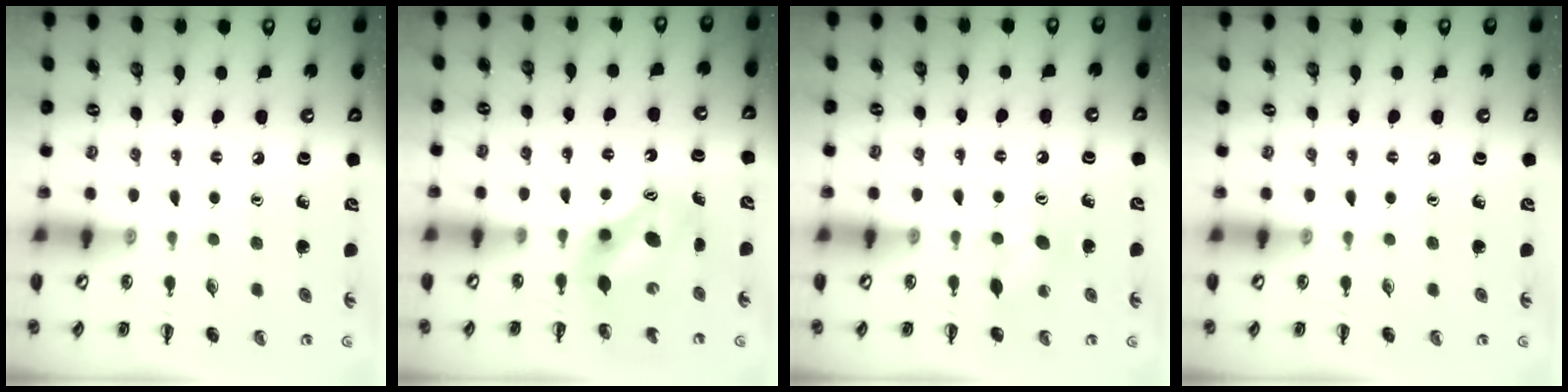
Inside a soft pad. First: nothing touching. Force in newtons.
{"total": 7.3, "press": 7.1, "slide": 1.6}
{"total": 6.7, "press": 6.5, "slide": 1.5}
{"total": 0.0}